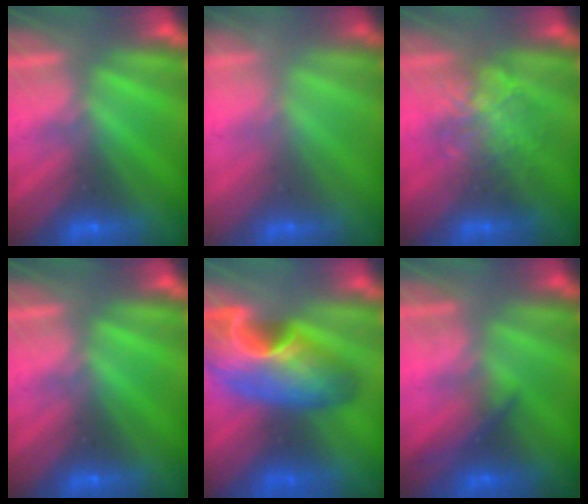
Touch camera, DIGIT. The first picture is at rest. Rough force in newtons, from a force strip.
{"total": 1.7}
{"total": 2.3}
{"total": 0.0}
{"total": 7.9}
{"total": 2.0}